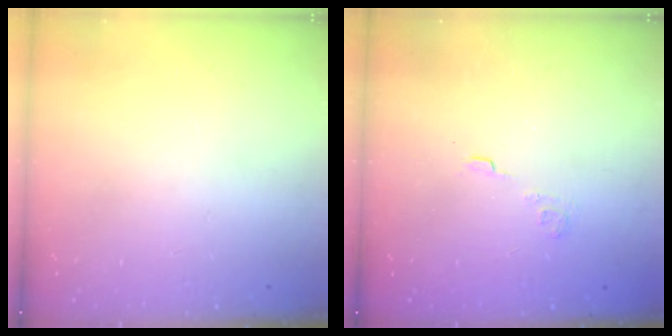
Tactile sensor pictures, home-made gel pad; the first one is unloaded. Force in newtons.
{"total": 2.1, "press": 1.6, "slide": 1.4}